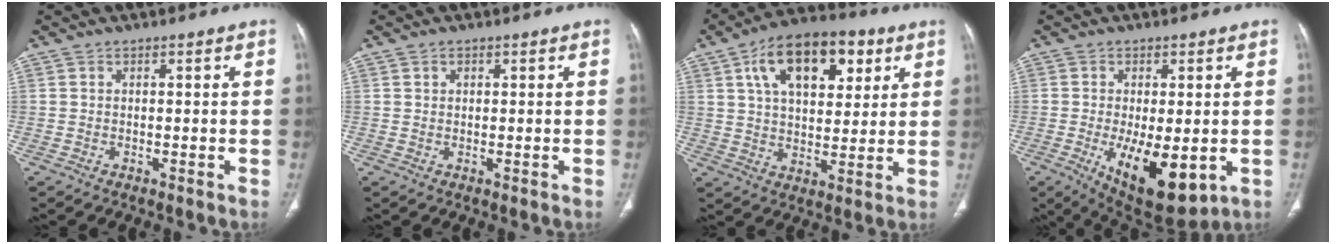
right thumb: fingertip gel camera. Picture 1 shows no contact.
{"total": 0.9, "force": [0.5, 0.7, 0.4], "torque": [0.000, 0.000, 0.009]}
{"total": 17.7, "force": [7.3, 9.8, 12.8], "torque": [-0.162, -0.006, 0.117]}
{"total": 13.4, "force": [-3.4, 5.8, 11.5], "torque": [-0.173, -0.021, -0.031]}